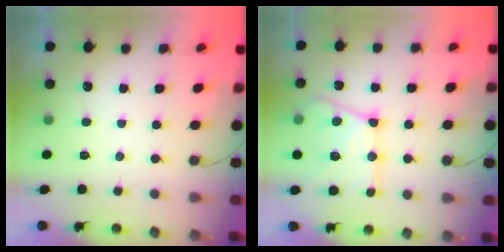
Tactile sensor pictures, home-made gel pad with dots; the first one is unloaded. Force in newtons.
{"total": 18.4, "press": 18.3, "slide": 1.4}